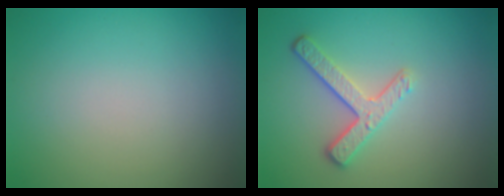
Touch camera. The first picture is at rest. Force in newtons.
{"total": 3.4, "press": 2.7, "slide": 2.1}